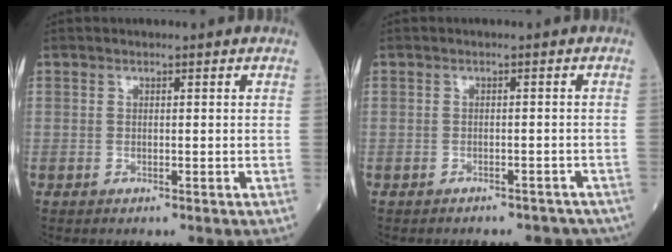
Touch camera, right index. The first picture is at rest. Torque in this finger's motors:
{"motor_torque": [-0.14, -0.40, -0.02, 0.01]}